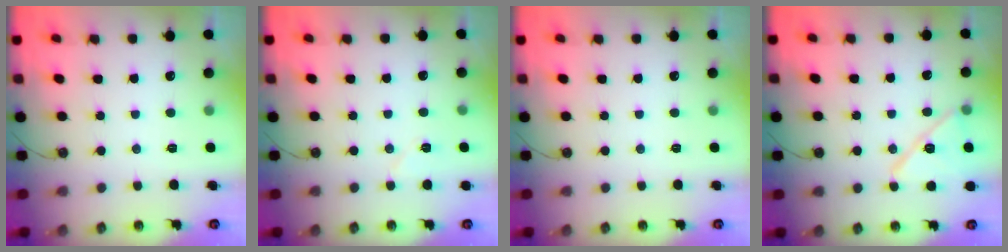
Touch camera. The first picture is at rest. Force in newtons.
{"total": 5.3, "press": 4.6, "slide": 2.5}
{"total": 0.0}
{"total": 12.7, "press": 12.6, "slide": 1.3}